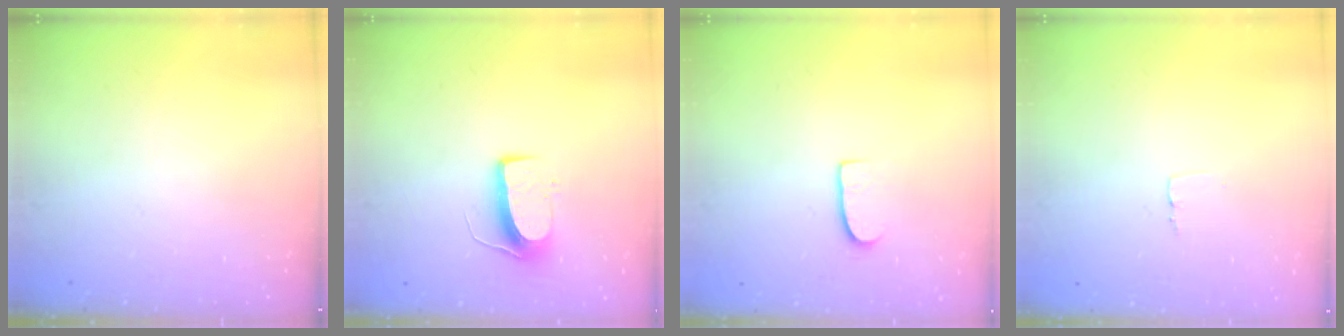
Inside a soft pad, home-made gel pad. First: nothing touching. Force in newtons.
{"total": 9.3, "press": 9.3, "slide": 0.5}
{"total": 5.8, "press": 5.8, "slide": 0.5}
{"total": 2.6, "press": 2.6, "slide": 0.1}